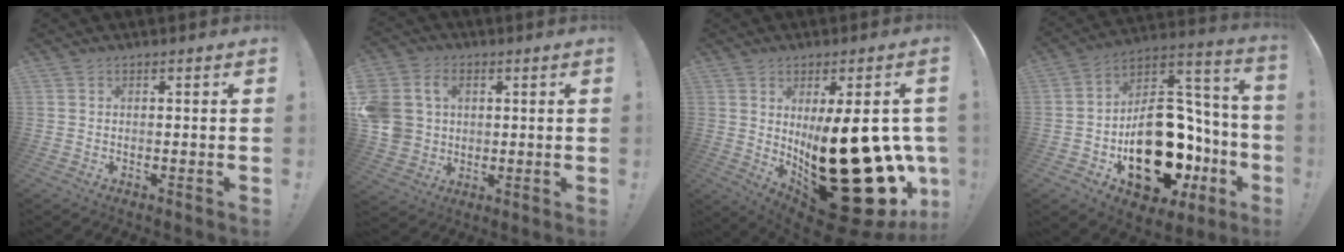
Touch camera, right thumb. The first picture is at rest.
{"total": 11.5, "force": [2.5, 9.9, 5.4], "torque": [-0.105, -0.005, 0.052]}
{"total": 31.4, "force": [-1.0, 13.0, 28.6], "torque": [-0.386, -0.036, 0.030]}
{"total": 27.8, "force": [-9.3, 16.8, 20.0], "torque": [-0.305, 0.051, -0.122]}